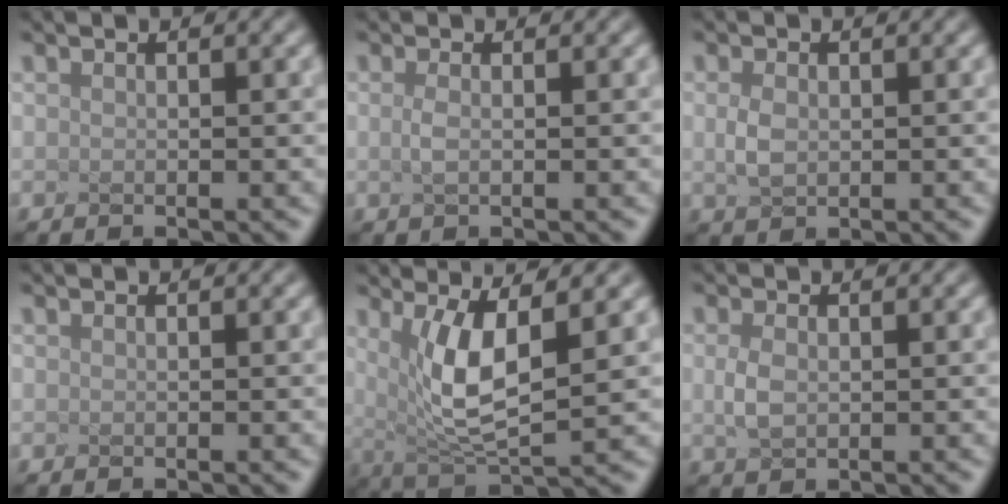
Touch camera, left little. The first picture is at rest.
{"total": 1.2, "force": [-1.0, -0.6, 0.0], "torque": [-0.031, -0.007, 0.011]}
{"total": 1.1, "force": [-1.0, -0.5, -0.1], "torque": [-0.040, -0.008, 0.027]}
{"total": 0.0}
{"total": 4.9, "force": [0.4, 0.8, 4.8], "torque": [-0.135, -0.016, 0.054]}
{"total": 1.1, "force": [-0.9, -0.6, 0.0], "torque": [-0.041, -0.006, 0.027]}